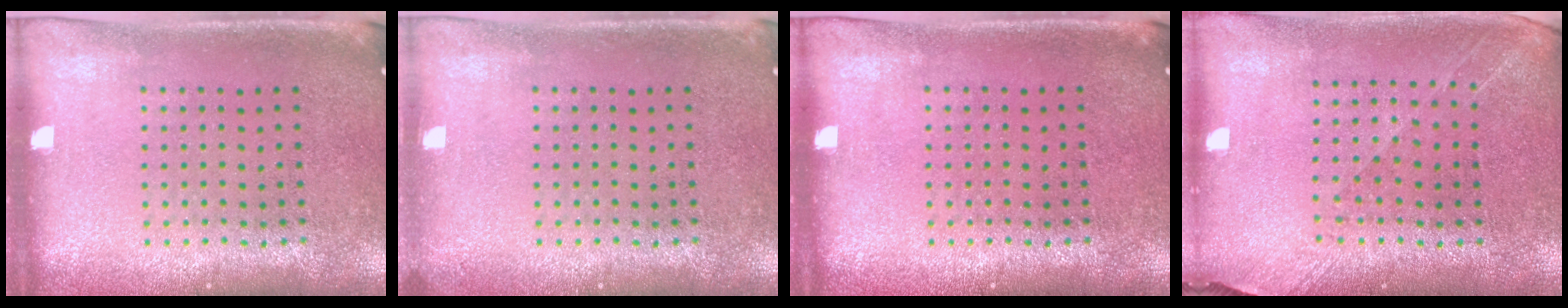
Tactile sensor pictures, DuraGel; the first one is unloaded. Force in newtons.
{"total": 0.6, "press": 0.6, "slide": 0.0}
{"total": 0.0}
{"total": 1.3, "press": 1.2, "slide": 0.6}